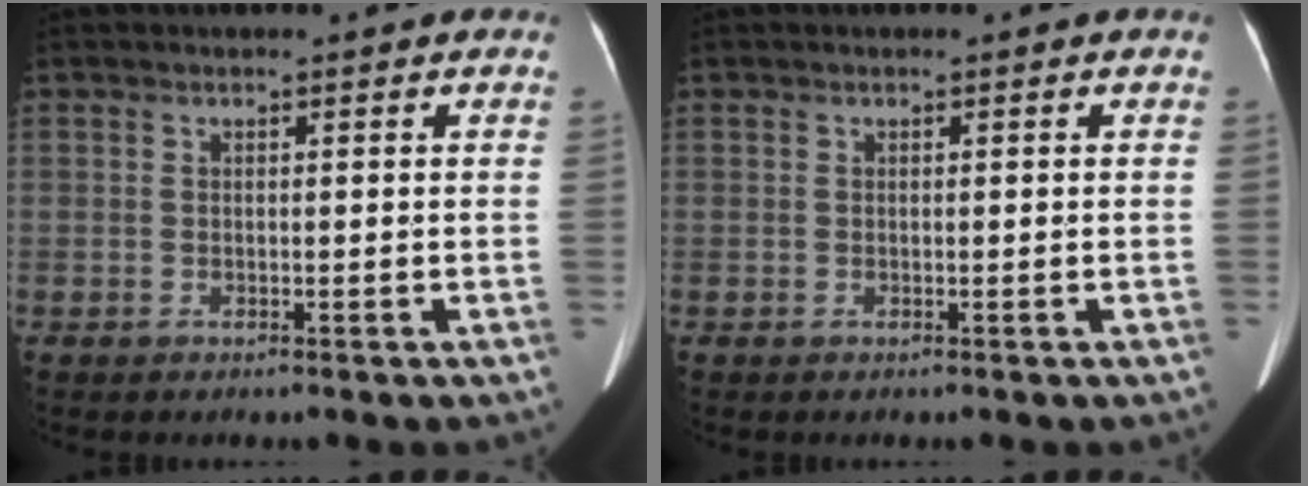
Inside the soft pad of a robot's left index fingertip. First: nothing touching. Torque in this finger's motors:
{"motor_torque": [0.02, 0.02, 0.00, 0.00]}